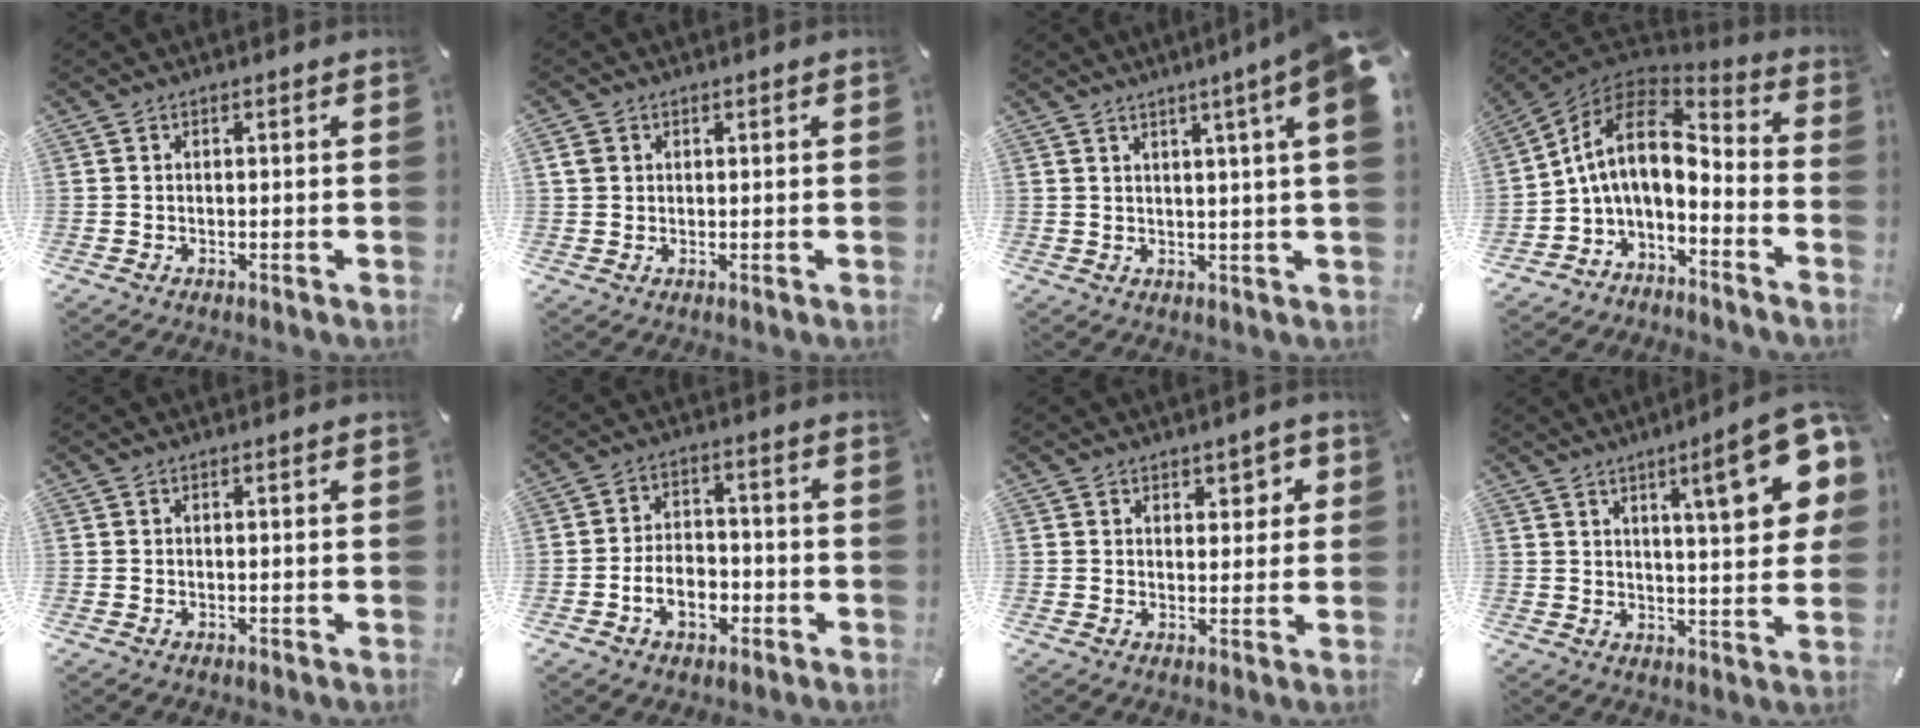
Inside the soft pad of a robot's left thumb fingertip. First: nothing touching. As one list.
[{"total": 2.0, "force": [0.6, 1.9, 0.3], "torque": [-0.009, 0.005, 0.010]}, {"total": 8.1, "force": [3.9, -0.3, 7.1], "torque": [-0.115, -0.019, 0.061]}, {"total": 12.4, "force": [1.2, 7.2, 10.1], "torque": [-0.214, -0.004, 0.018]}, {"total": 0.0}, {"total": 8.3, "force": [-3.0, 5.9, 5.0], "torque": [-0.094, 0.014, -0.056]}, {"total": 3.1, "force": [1.4, 2.6, 1.0], "torque": [0.007, -0.006, 0.017]}, {"total": 17.1, "force": [7.5, 4.2, 14.8], "torque": [-0.203, -0.036, 0.107]}]